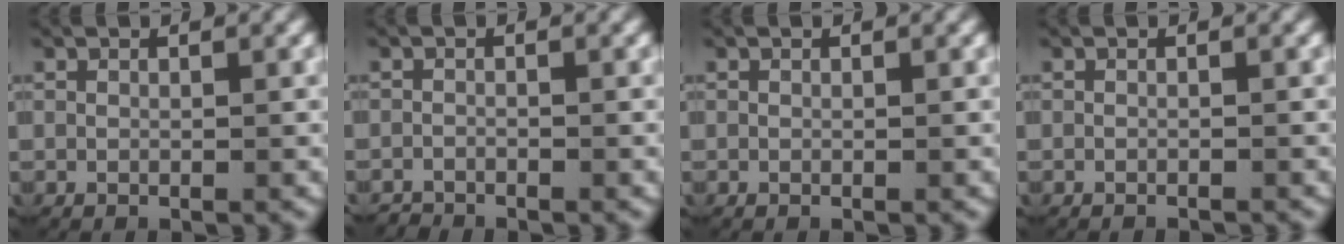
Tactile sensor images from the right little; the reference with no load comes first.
{"total": 0.9, "force": [-0.9, 0.1, -0.2], "torque": [0.000, -0.008, -0.016]}
{"total": 0.0}
{"total": 0.7, "force": [-0.7, 0.0, 0.0], "torque": [0.001, -0.001, -0.010]}